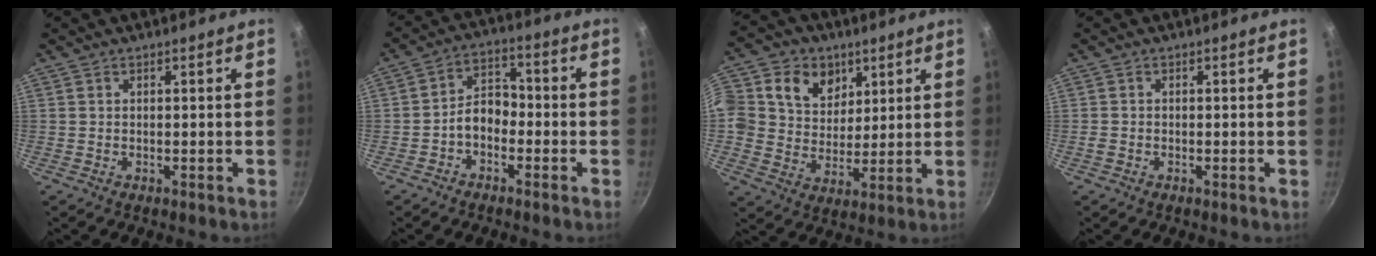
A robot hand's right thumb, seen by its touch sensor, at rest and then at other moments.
{"total": 6.2, "force": [-2.3, 4.2, 3.9], "torque": [-0.043, 0.036, -0.051]}
{"total": 16.0, "force": [5.7, 13.5, 6.5], "torque": [-0.110, -0.001, 0.093]}
{"total": 0.8, "force": [-0.4, 0.4, 0.5], "torque": [-0.010, 0.001, -0.011]}